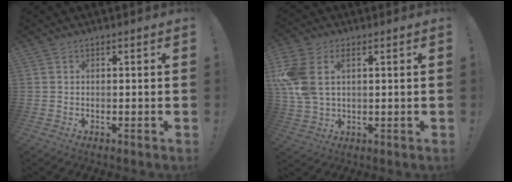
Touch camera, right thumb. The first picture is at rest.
{"total": 10.3, "force": [3.3, 6.5, 7.2], "torque": [-0.159, -0.007, 0.061]}